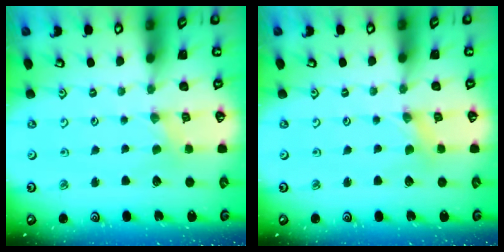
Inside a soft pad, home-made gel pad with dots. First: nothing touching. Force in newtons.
{"total": 0.0}